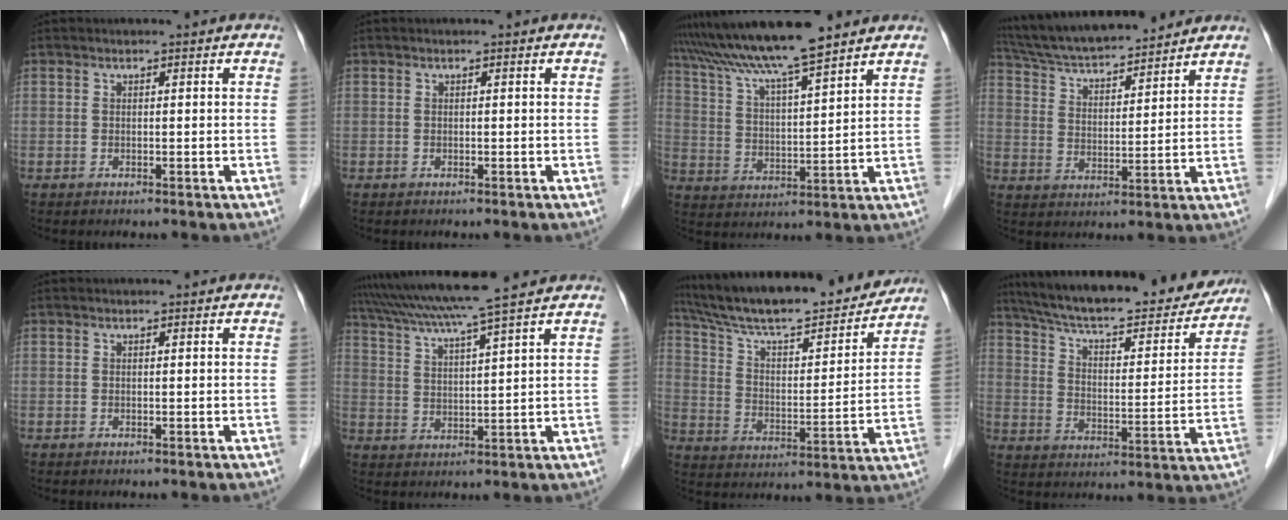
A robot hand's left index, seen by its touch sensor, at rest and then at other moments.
{"total": 0.0}
{"total": 14.0, "force": [11.9, -0.1, 7.3], "torque": [-0.135, 0.020, 0.209]}
{"total": 15.7, "force": [14.4, 2.0, 5.9], "torque": [-0.109, 0.023, 0.244]}
{"total": 0.0}
{"total": 11.9, "force": [10.1, -1.6, 6.2], "torque": [-0.114, 0.019, 0.162]}
{"total": 22.9, "force": [20.2, 3.2, 10.2], "torque": [-0.172, 0.001, 0.306]}
{"total": 26.0, "force": [22.6, 5.4, 11.5], "torque": [-0.189, -0.007, 0.310]}